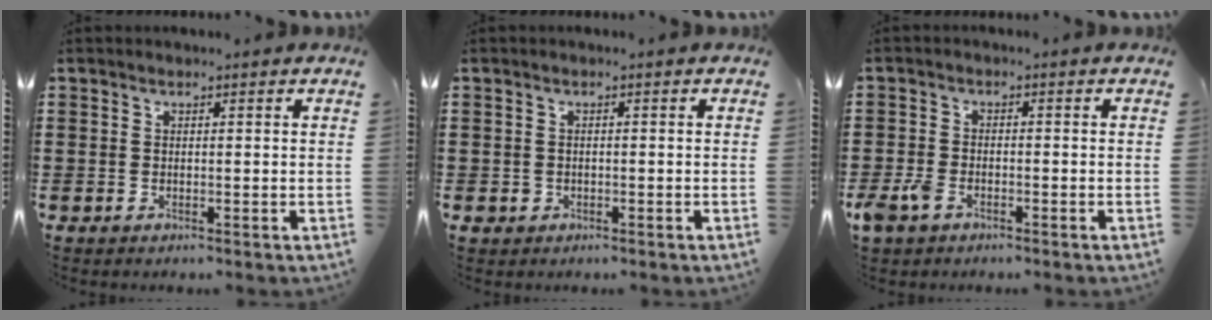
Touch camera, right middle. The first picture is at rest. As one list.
[{"total": 0.9, "force": [-0.3, 0.9, 0.2], "torque": [-0.008, 0.005, -0.009]}, {"total": 3.0, "force": [-1.9, 1.6, 1.6], "torque": [-0.058, -0.006, -0.045]}]